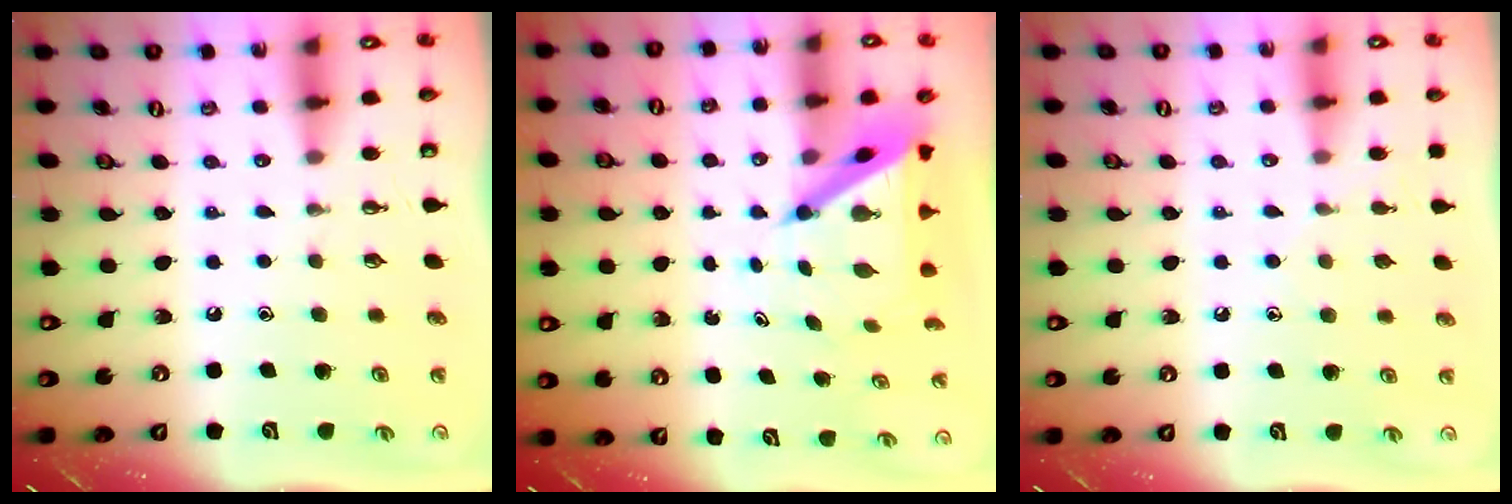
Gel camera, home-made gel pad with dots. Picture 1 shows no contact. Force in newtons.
{"total": 6.5, "press": 6.5, "slide": 0.6}
{"total": 6.8, "press": 6.8, "slide": 0.7}